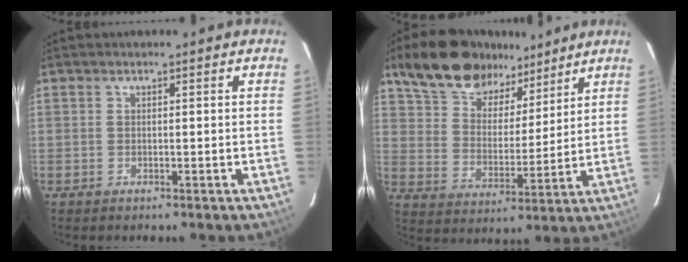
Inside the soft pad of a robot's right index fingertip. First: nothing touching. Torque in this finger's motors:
{"motor_torque": [0.40, 0.38, 0.37, 0.06]}